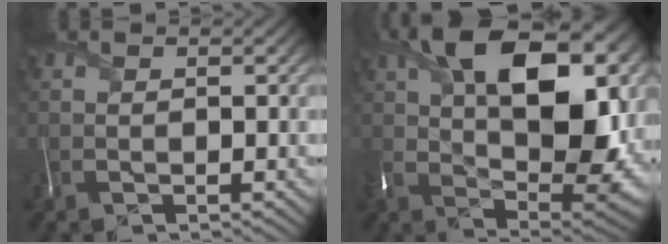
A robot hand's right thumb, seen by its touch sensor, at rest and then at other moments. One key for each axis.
{"total": 19.3, "fx": 6.7, "fy": 10.8, "fz": 14.6, "tx": -0.235, "ty": 0.009, "tz": 0.113}